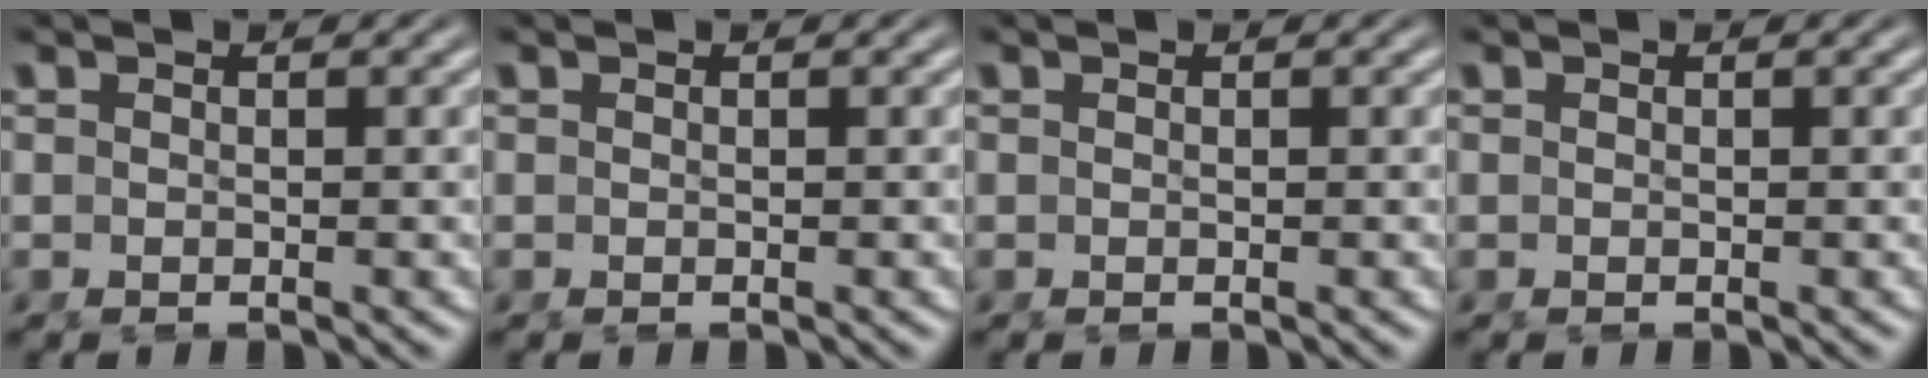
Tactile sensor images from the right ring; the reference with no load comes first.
{"total": 0.0}
{"total": 0.0}
{"total": 0.0}